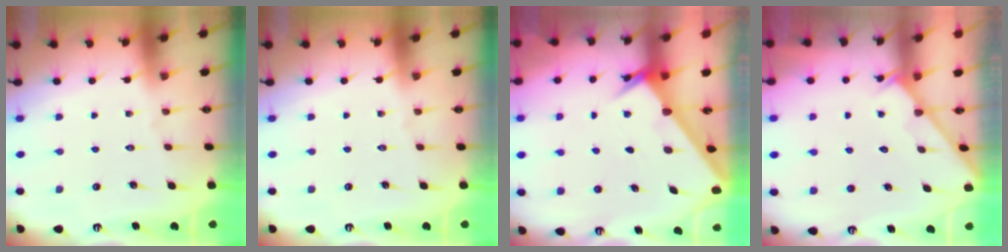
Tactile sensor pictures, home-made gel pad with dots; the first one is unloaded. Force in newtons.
{"total": 0.0}
{"total": 2.4, "press": 2.4, "slide": 0.3}
{"total": 2.0, "press": 2.0, "slide": 0.1}